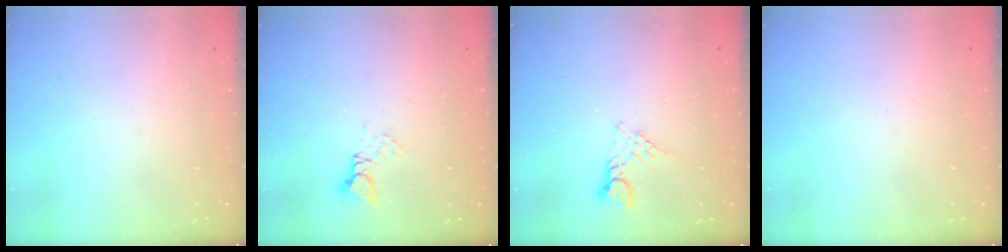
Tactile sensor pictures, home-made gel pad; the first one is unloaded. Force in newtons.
{"total": 3.5, "press": 3.5, "slide": 0.3}
{"total": 3.4, "press": 3.4, "slide": 0.5}
{"total": 0.0}